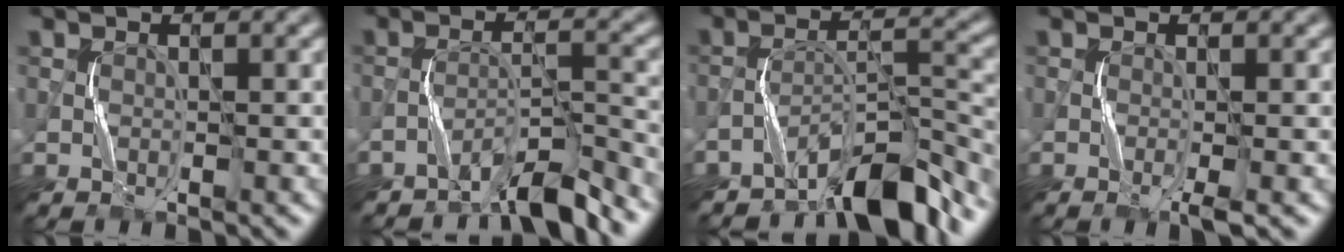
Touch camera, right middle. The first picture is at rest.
{"total": 4.6, "force": [-4.3, 0.2, 1.7], "torque": [-0.026, 0.011, -0.082]}
{"total": 6.8, "force": [-5.9, 1.1, 3.0], "torque": [-0.037, 0.012, -0.103]}
{"total": 1.1, "force": [-0.6, -0.3, 0.9], "torque": [-0.020, -0.001, -0.014]}